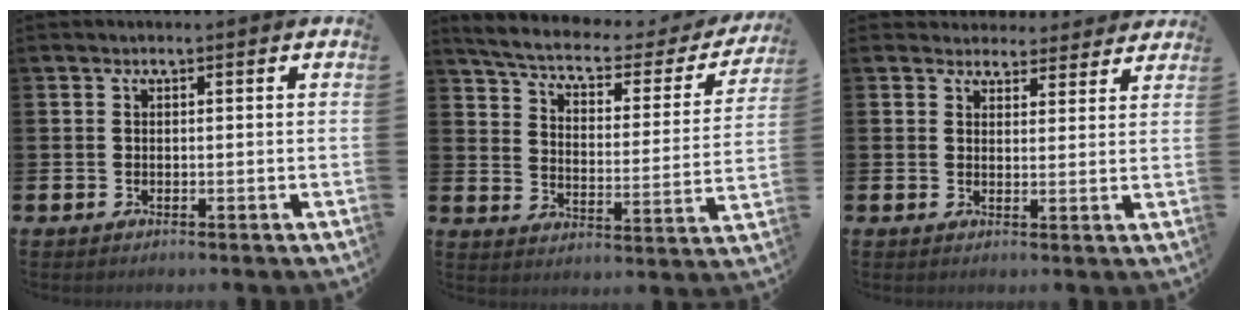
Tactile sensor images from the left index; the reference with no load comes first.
{"total": 5.4, "force": [4.4, 1.6, 2.6], "torque": [-0.078, -0.032, 0.066]}
{"total": 3.8, "force": [3.6, 1.3, -0.1], "torque": [0.004, -0.023, 0.064]}